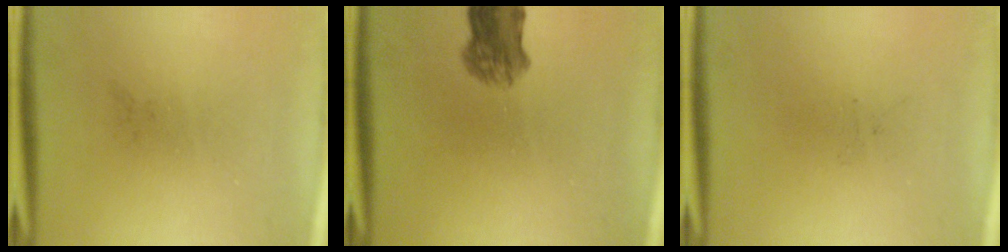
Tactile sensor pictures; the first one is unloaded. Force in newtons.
{"total": 5.1}
{"total": 0.0}